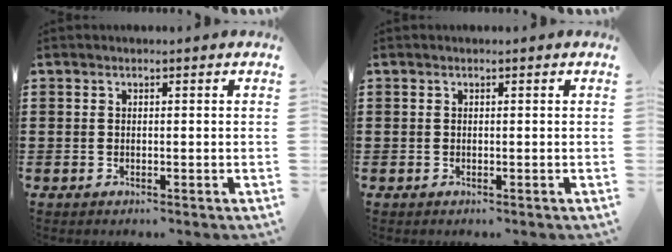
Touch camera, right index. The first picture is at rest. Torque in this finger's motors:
{"motor_torque": [0.24, 0.57, 0.00, 0.00]}